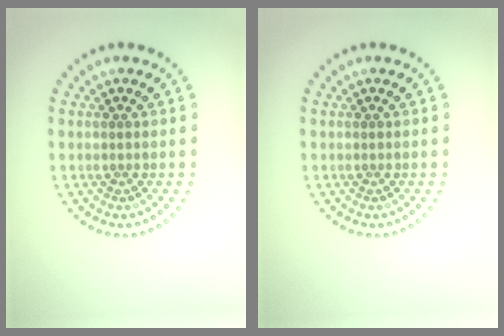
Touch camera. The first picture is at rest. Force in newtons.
{"total": 0.0}